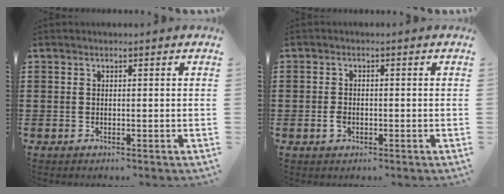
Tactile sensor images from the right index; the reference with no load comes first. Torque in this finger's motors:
{"motor_torque": [0.83, 0.58, 0.24, 0.06]}